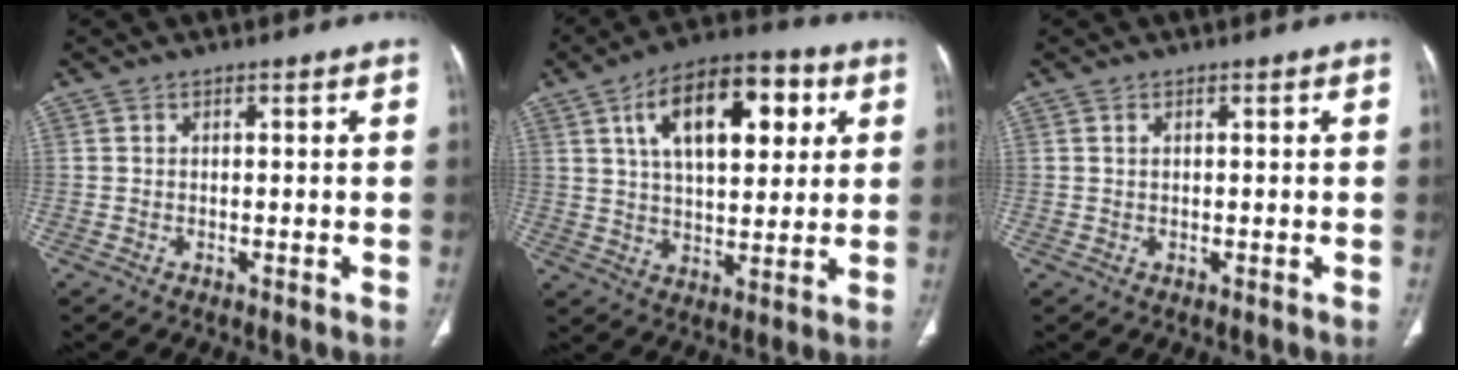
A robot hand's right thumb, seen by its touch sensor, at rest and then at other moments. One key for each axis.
{"total": 18.0, "fx": 6.5, "fy": 9.1, "fz": 14.1, "tx": -0.187, "ty": -0.001, "tz": 0.102}
{"total": 0.6, "fx": 0.3, "fy": 0.3, "fz": 0.4, "tx": -0.009, "ty": 0.002, "tz": 0.007}